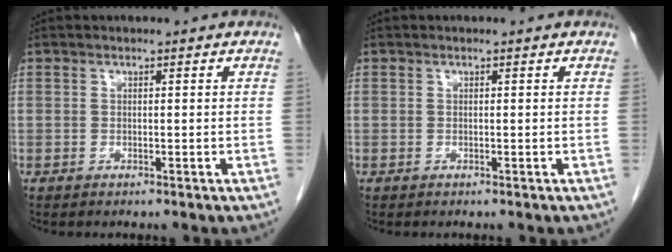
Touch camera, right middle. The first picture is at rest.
{"total": 0.0}